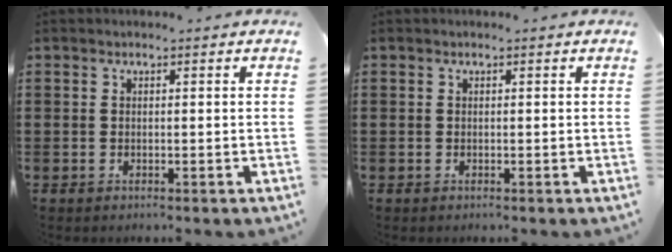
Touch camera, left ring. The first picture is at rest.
{"total": 0.0}